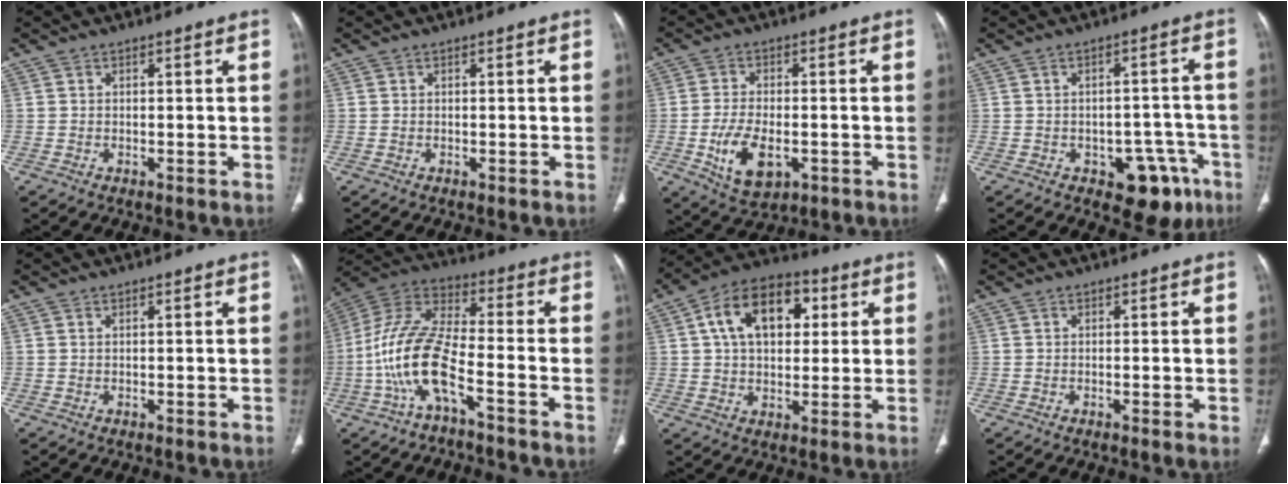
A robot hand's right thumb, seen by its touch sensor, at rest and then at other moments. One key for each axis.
{"total": 0.0}
{"total": 9.4, "fx": -2.7, "fy": 5.3, "fz": 7.4, "tx": -0.132, "ty": 0.002, "tz": -0.036}
{"total": 9.9, "fx": -5.0, "fy": 5.7, "fz": 6.3, "tx": -0.038, "ty": 0.035, "tz": -0.057}
{"total": 0.0}
{"total": 13.6, "fx": -5.4, "fy": 4.6, "fz": 11.6, "tx": -0.252, "ty": 0.058, "tz": -0.108}
{"total": 15.3, "fx": 4.2, "fy": 9.8, "fz": 10.9, "tx": -0.151, "ty": 0.014, "tz": 0.062}
{"total": 1.0, "fx": -0.2, "fy": 0.1, "fz": 1.0, "tx": -0.019, "ty": -0.004, "tz": -0.002}